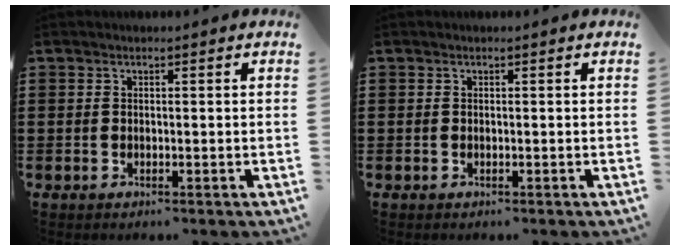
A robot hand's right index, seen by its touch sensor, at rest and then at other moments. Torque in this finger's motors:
{"motor_torque": [-0.04, 0.43, 0.00, -0.01]}